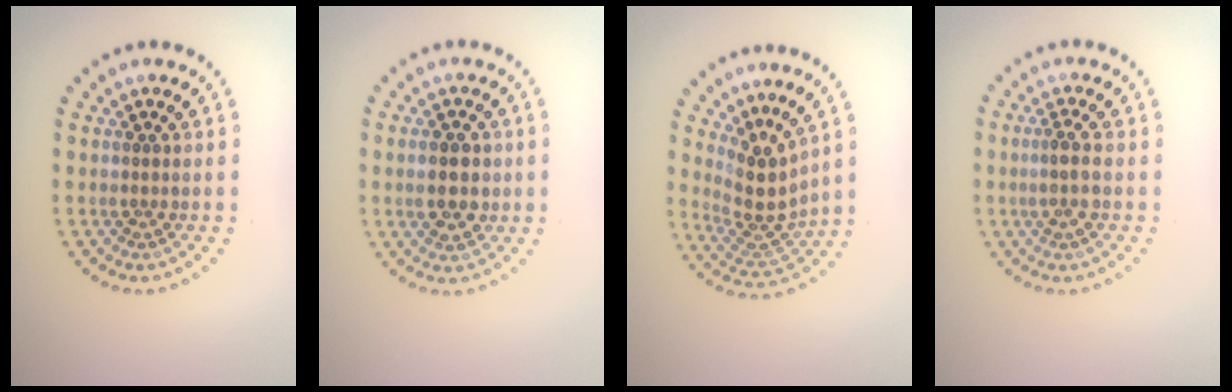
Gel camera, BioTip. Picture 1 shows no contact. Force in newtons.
{"total": 4.3, "press": 4.3, "slide": 0.2}
{"total": 4.0, "press": 2.8, "slide": 2.8}
{"total": 1.8, "press": 1.6, "slide": 0.8}